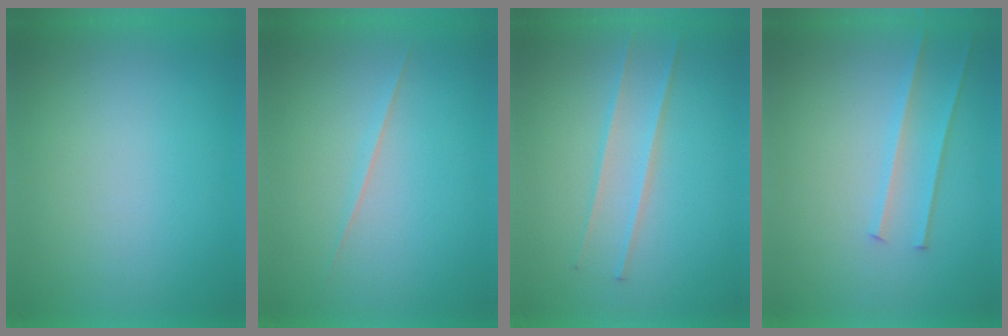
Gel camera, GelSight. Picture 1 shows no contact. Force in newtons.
{"total": 1.6}
{"total": 2.4}
{"total": 2.0}